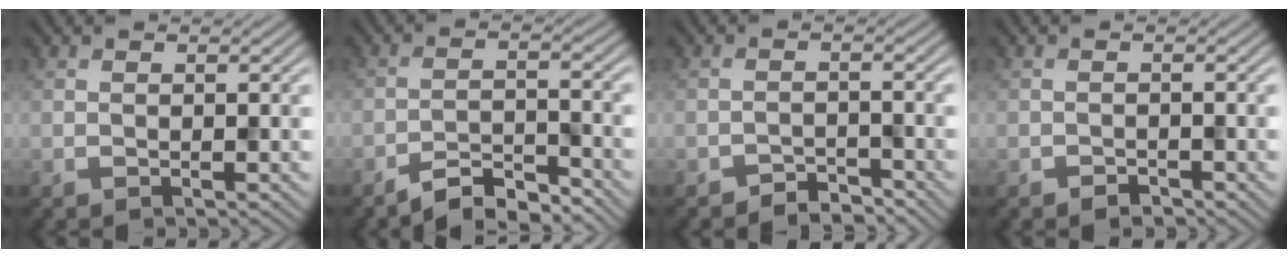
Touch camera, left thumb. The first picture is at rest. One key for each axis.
{"total": 4.7, "fx": -4.3, "fy": 0.7, "fz": 1.8, "tx": -0.032, "ty": 0.004, "tz": -0.086}
{"total": 2.5, "fx": -2.4, "fy": 0.7, "fz": 0.6, "tx": -0.004, "ty": 0.005, "tz": -0.046}
{"total": 1.2, "fx": -1.0, "fy": 0.5, "fz": 0.4, "tx": -0.005, "ty": -0.001, "tz": -0.019}